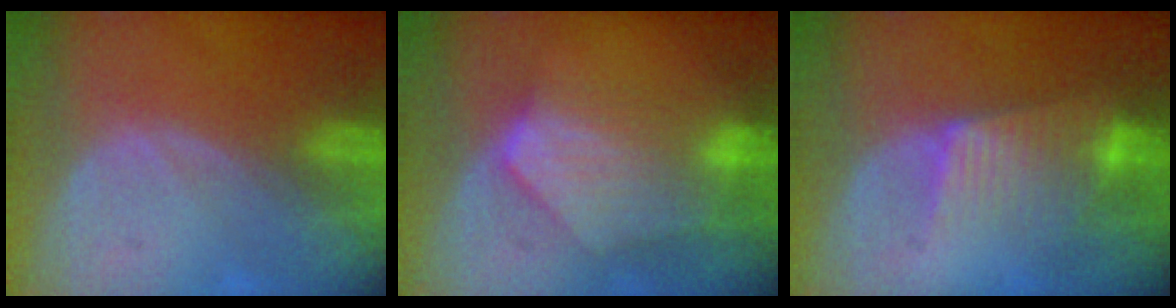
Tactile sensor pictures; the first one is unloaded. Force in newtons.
{"total": 8.2, "press": 7.6, "slide": 3.0}
{"total": 6.7, "press": 6.1, "slide": 2.7}